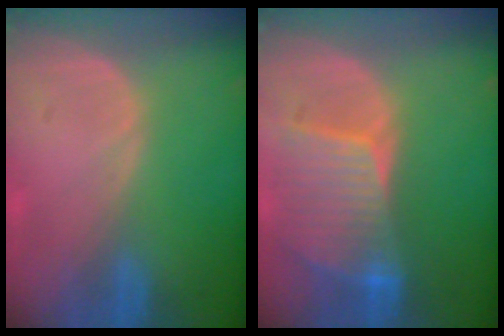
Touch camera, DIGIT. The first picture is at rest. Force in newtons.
{"total": 8.7, "press": 7.8, "slide": 3.9}